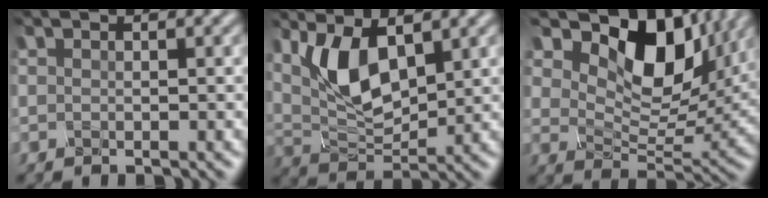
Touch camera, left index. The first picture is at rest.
{"total": 6.4, "force": [2.0, 3.0, 5.3], "torque": [-0.108, -0.007, 0.036]}
{"total": 11.2, "force": [5.4, 6.4, 7.3], "torque": [-0.127, 0.002, 0.092]}